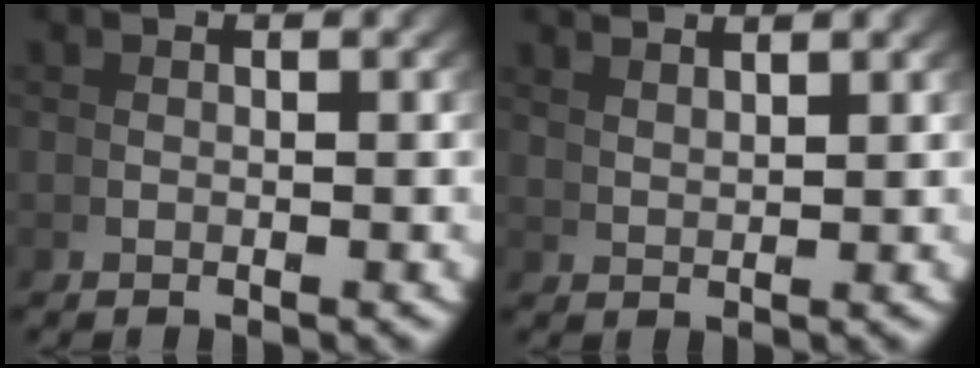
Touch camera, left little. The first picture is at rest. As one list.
[{"total": 2.9, "force": [2.7, -0.8, 0.4], "torque": [0.002, 0.005, 0.056]}]